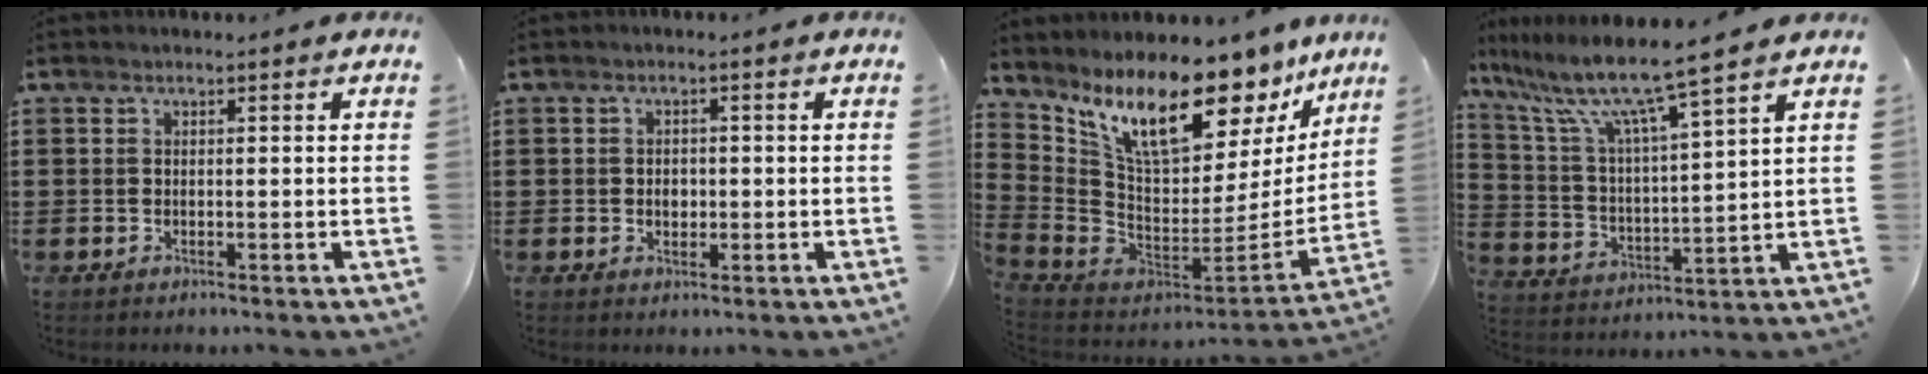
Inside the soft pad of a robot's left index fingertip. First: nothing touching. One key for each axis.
{"total": 1.7, "fx": 0.0, "fy": 1.2, "fz": 1.2, "tx": -0.025, "ty": 0.006, "tz": -0.002}
{"total": 14.7, "fx": 9.9, "fy": 4.9, "fz": 9.6, "tx": -0.201, "ty": -0.064, "tz": 0.171}
{"total": 9.1, "fx": 7.6, "fy": -0.5, "fz": 5.1, "tx": -0.132, "ty": -0.046, "tz": 0.121}